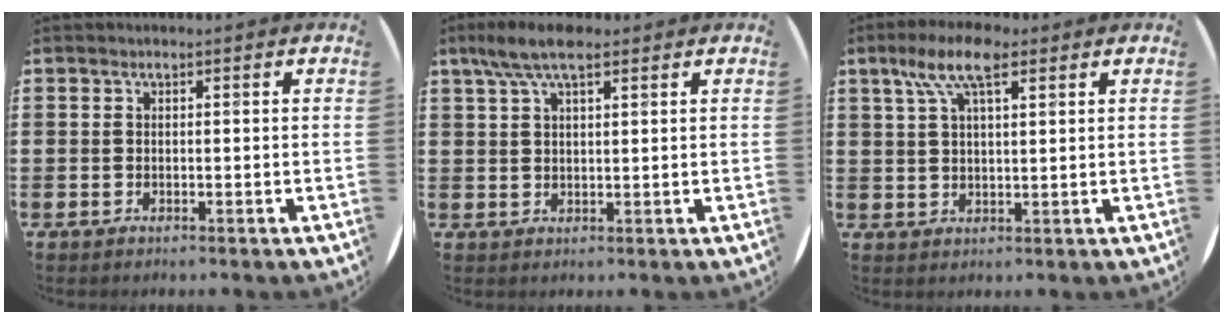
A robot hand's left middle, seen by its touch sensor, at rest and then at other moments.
{"total": 5.5, "force": [3.7, 1.8, 3.7], "torque": [-0.080, 0.006, 0.067]}
{"total": 7.3, "force": [4.2, 2.6, 5.4], "torque": [-0.110, 0.010, 0.071]}